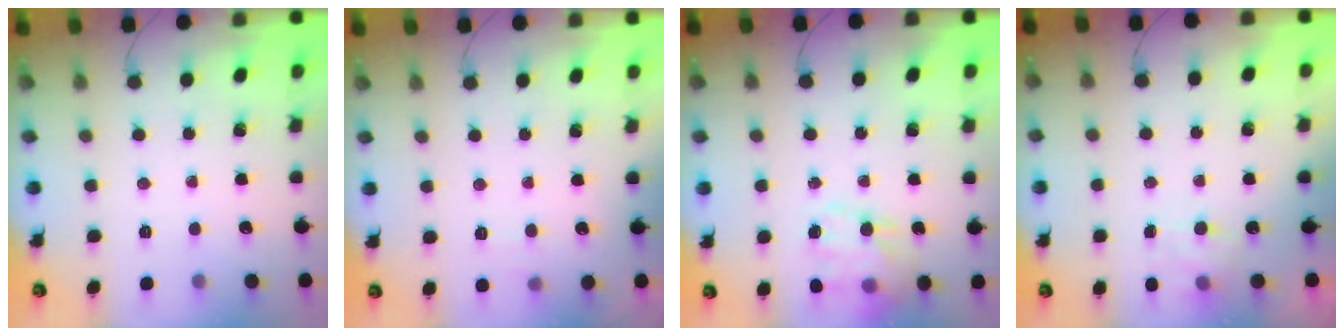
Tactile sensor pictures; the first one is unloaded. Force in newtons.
{"total": 3.6, "press": 3.1, "slide": 1.7}
{"total": 16.4, "press": 16.0, "slide": 3.5}
{"total": 4.9, "press": 4.8, "slide": 1.0}